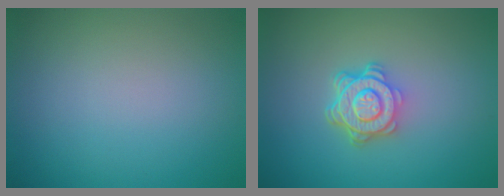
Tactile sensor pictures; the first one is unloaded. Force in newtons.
{"total": 4.7, "press": 3.4, "slide": 3.2}